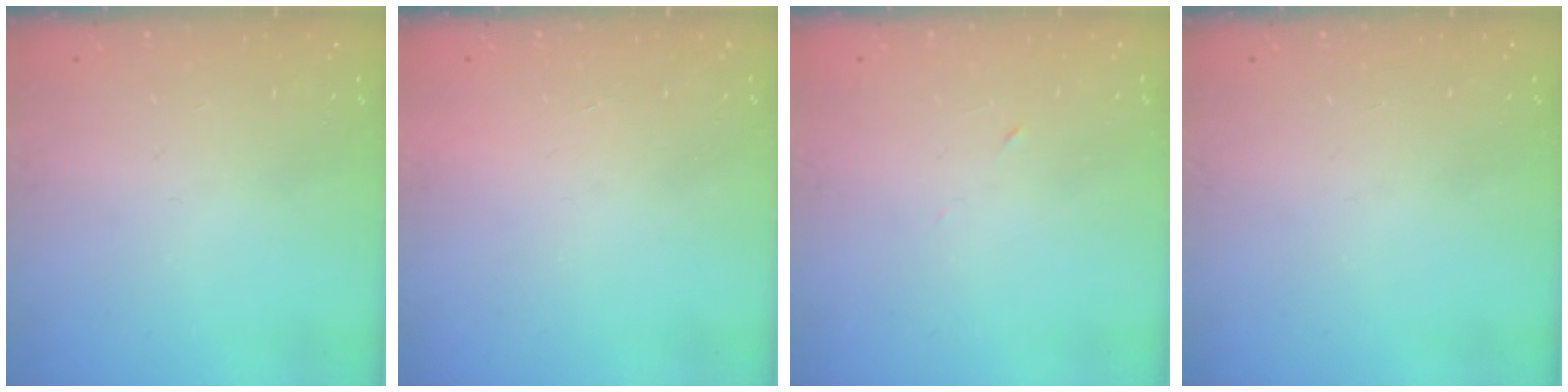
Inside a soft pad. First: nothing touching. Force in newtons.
{"total": 1.6, "press": 1.5, "slide": 0.1}
{"total": 2.7, "press": 2.5, "slide": 1.0}
{"total": 0.0}